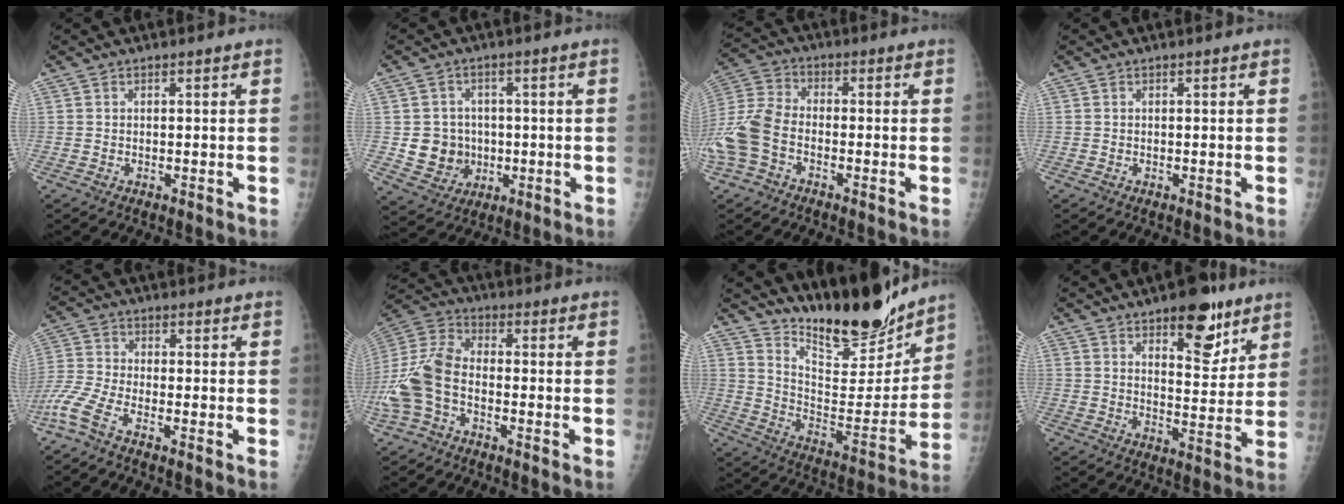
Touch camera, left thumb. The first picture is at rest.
{"total": 7.6, "force": [-0.3, 7.2, 2.5], "torque": [-0.001, 0.006, 0.006]}
{"total": 11.1, "force": [-3.9, 7.0, 7.7], "torque": [-0.174, 0.024, -0.084]}
{"total": 0.0}
{"total": 6.2, "force": [-4.3, 1.1, 4.4], "torque": [-0.116, 0.000, -0.102]}
{"total": 11.4, "force": [-3.7, 6.8, 8.3], "torque": [-0.186, 0.030, -0.081]}
{"total": 19.4, "force": [17.0, 5.1, 8.0], "torque": [-0.079, -0.130, 0.277]}
{"total": 12.0, "force": [7.5, 5.2, 7.8], "torque": [-0.069, -0.044, 0.108]}